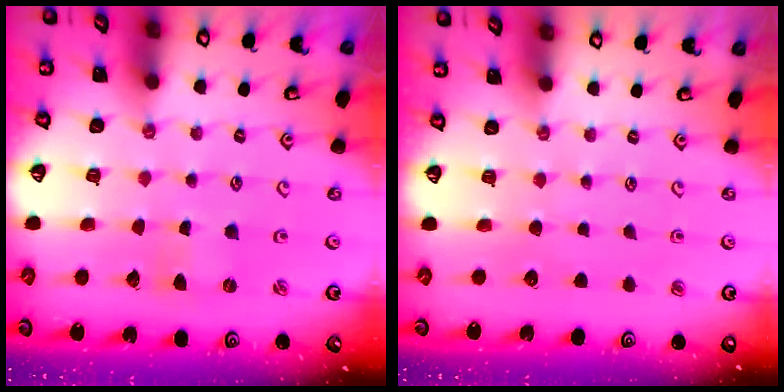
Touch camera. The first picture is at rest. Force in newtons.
{"total": 0.0}